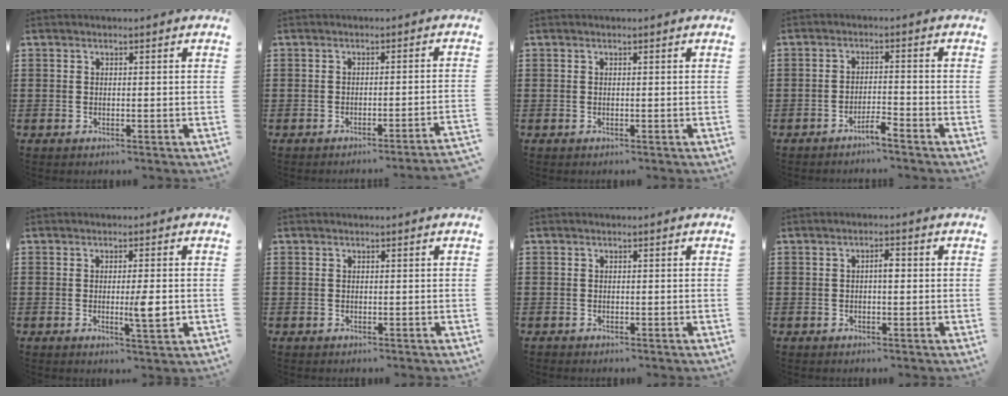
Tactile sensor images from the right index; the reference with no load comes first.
{"total": 2.0, "force": [-1.7, -0.5, 1.0], "torque": [-0.016, -0.004, -0.035]}
{"total": 0.0}
{"total": 2.8, "force": [-2.5, -0.1, 1.2], "torque": [-0.025, 0.002, -0.048]}
{"total": 4.5, "force": [-0.6, 0.5, 4.5], "torque": [-0.068, -0.007, -0.012]}
{"total": 0.0}
{"total": 0.6, "force": [-0.3, 0.5, -0.1], "torque": [0.001, 0.004, -0.008]}
{"total": 2.0, "force": [0.0, 0.6, 1.9], "torque": [-0.035, 0.002, -0.002]}